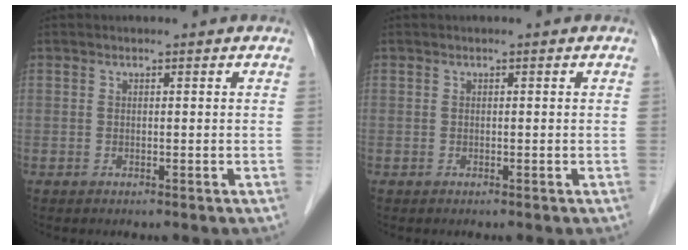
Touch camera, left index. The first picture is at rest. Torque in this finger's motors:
{"motor_torque": [0.00, 0.00, 0.00, 0.00]}